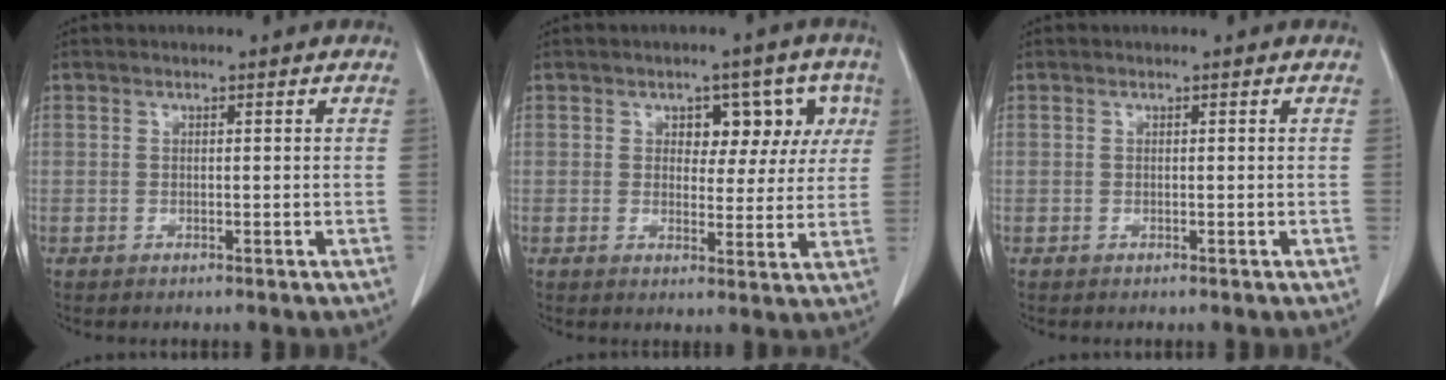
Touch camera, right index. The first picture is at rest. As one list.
[{"total": 6.9, "force": [2.7, 4.4, 4.6], "torque": [-0.039, 0.024, 0.033]}, {"total": 0.0}]